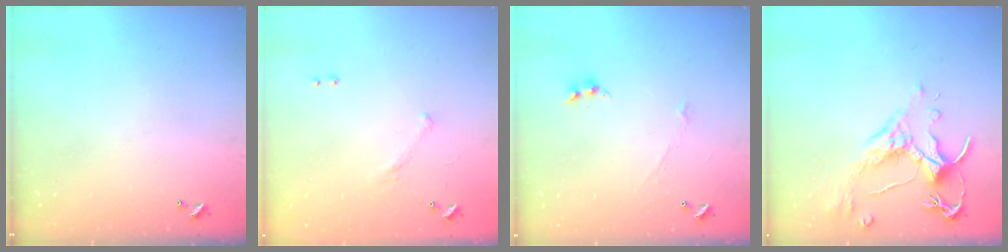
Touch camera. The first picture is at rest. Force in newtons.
{"total": 5.9, "press": 5.9, "slide": 0.8}
{"total": 1.9, "press": 1.8, "slide": 0.4}
{"total": 2.5, "press": 2.2, "slide": 1.3}